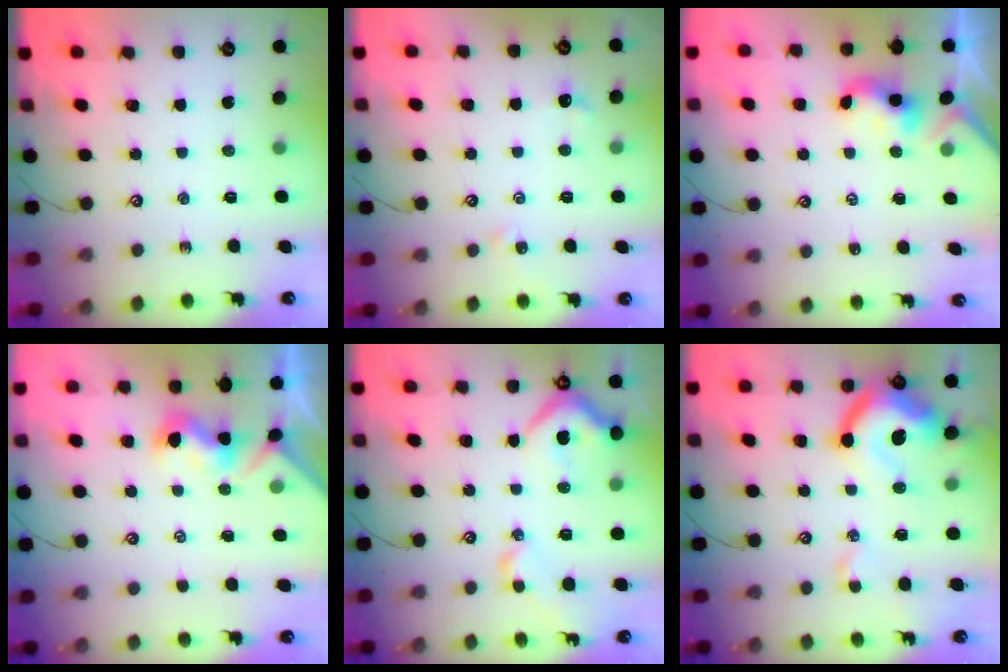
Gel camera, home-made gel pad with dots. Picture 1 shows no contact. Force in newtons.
{"total": 1.9, "press": 1.8, "slide": 0.5}
{"total": 2.4, "press": 2.4, "slide": 0.2}
{"total": 1.9, "press": 1.7, "slide": 0.8}
{"total": 10.9, "press": 10.7, "slide": 1.8}
{"total": 17.1, "press": 17.0, "slide": 2.3}